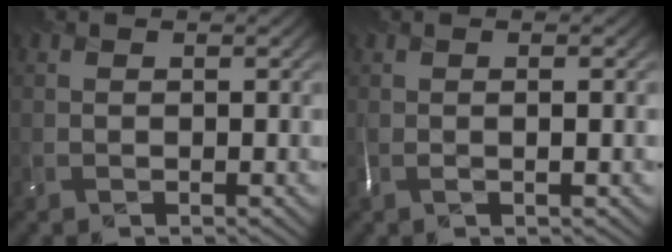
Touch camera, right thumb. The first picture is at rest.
{"total": 1.5, "force": [-0.5, -0.5, 1.3], "torque": [-0.012, 0.005, -0.014]}